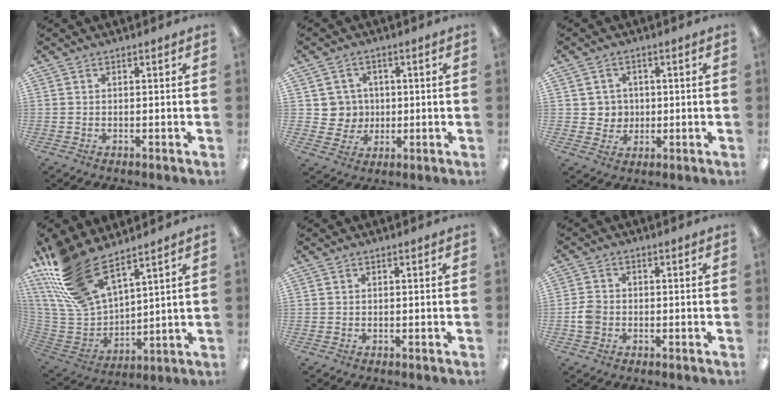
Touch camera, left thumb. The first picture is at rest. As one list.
[{"total": 6.0, "force": [1.5, 5.8, -0.4], "torque": [0.001, -0.006, 0.031]}, {"total": 4.4, "force": [1.1, 4.2, -0.1], "torque": [-0.001, 0.001, 0.019]}, {"total": 19.5, "force": [14.1, 8.2, 10.7], "torque": [-0.256, -0.077, 0.264]}, {"total": 0.0}, {"total": 4.2, "force": [-0.9, 3.4, 2.2], "torque": [-0.036, 0.009, -0.014]}]